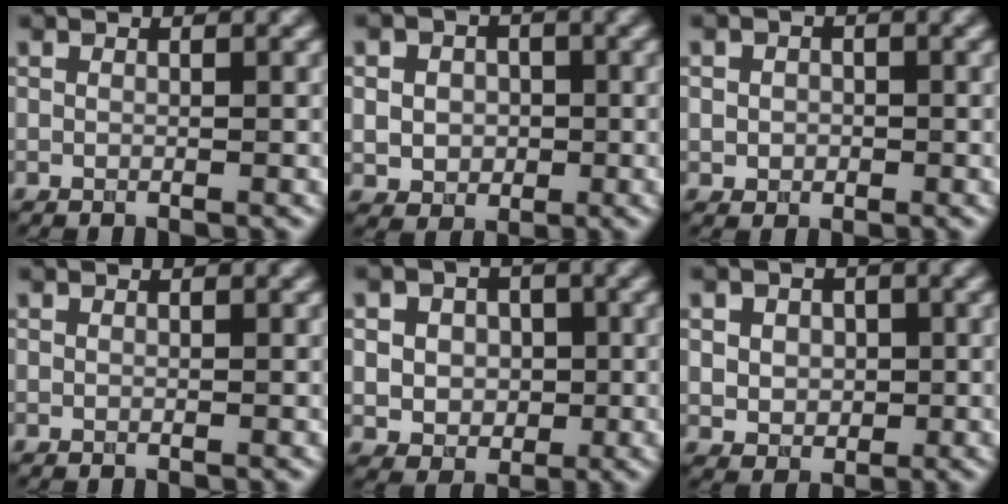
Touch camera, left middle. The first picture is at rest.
{"total": 4.4, "force": [0.5, 3.7, 2.2], "torque": [-0.029, 0.013, -0.010]}
{"total": 1.6, "force": [0.0, 1.5, 0.6], "torque": [0.002, -0.002, -0.006]}
{"total": 0.0}
{"total": 5.7, "force": [1.0, 4.9, 2.8], "torque": [-0.040, 0.019, 0.003]}
{"total": 4.0, "force": [0.9, 3.3, 2.1], "torque": [-0.039, 0.012, 0.005]}